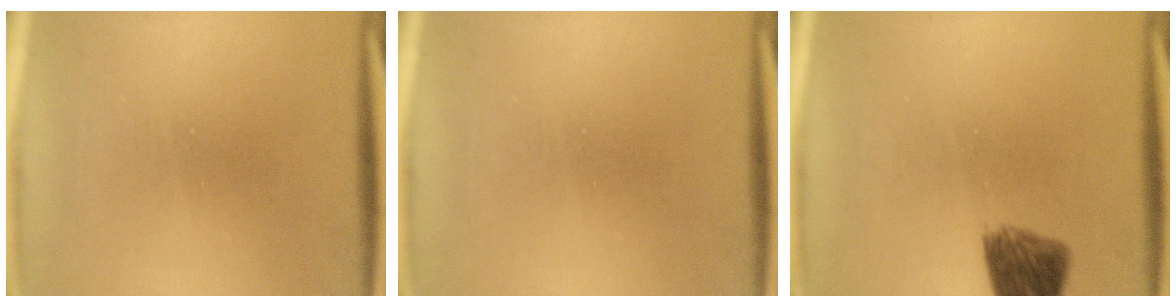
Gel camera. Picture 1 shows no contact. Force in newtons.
{"total": 0.0}
{"total": 6.5}